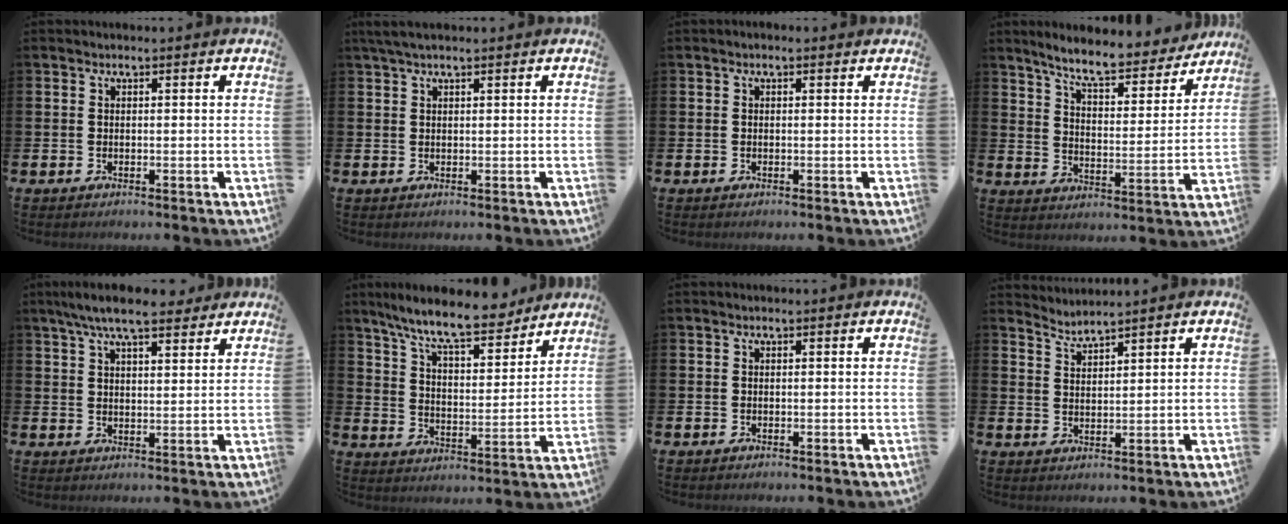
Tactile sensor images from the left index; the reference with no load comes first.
{"total": 2.0, "force": [1.4, 0.3, 1.4], "torque": [-0.031, 0.006, 0.026]}
{"total": 0.0}
{"total": 8.0, "force": [7.3, 1.3, 3.0], "torque": [-0.079, -0.047, 0.125]}
{"total": 7.1, "force": [6.2, 1.5, 3.1], "torque": [-0.070, -0.016, 0.111]}
{"total": 10.2, "force": [9.2, 1.5, 4.2], "torque": [-0.107, -0.050, 0.162]}
{"total": 0.0}
{"total": 2.6, "force": [2.5, -0.5, -0.5], "torque": [-0.005, -0.012, 0.048]}